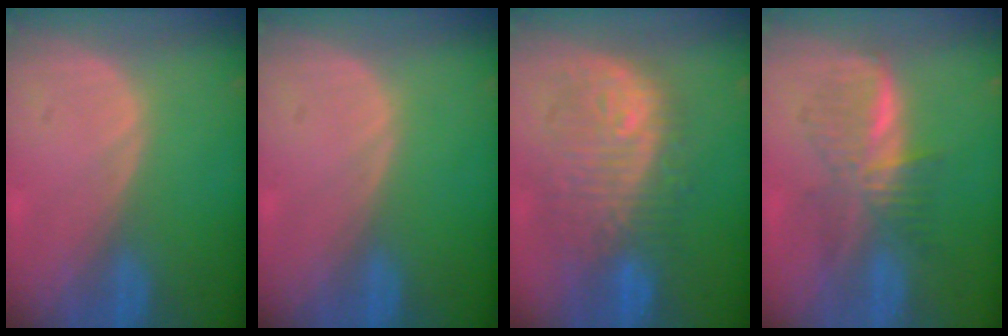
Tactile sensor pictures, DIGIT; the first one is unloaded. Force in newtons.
{"total": 0.0}
{"total": 10.4, "press": 10.1, "slide": 2.6}
{"total": 6.0, "press": 6.0, "slide": 0.1}